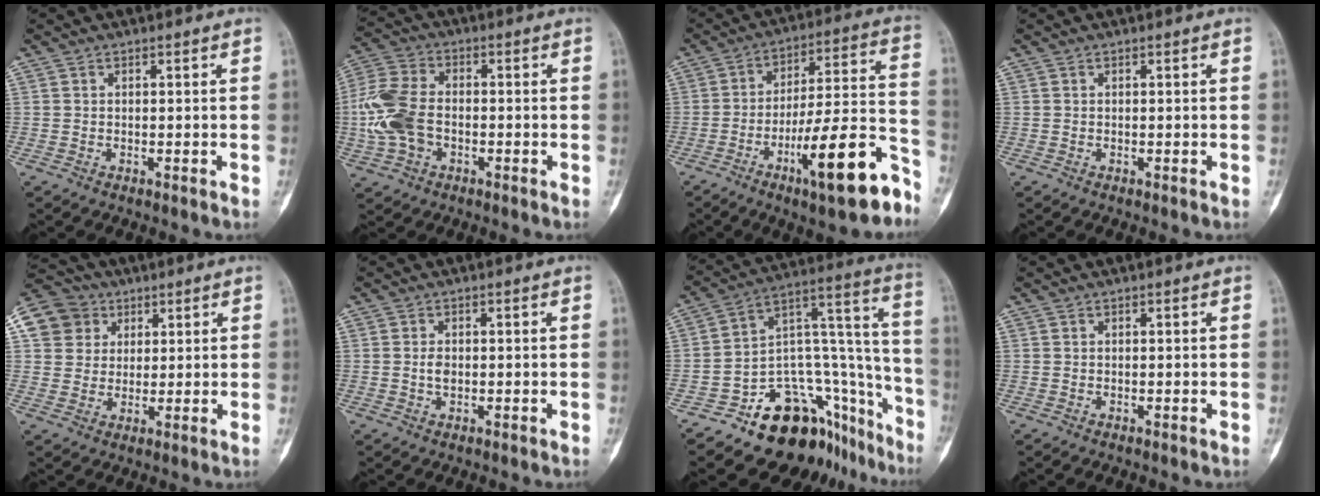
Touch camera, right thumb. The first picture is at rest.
{"total": 11.6, "force": [-1.8, 7.7, 8.5], "torque": [-0.187, 0.020, -0.041]}
{"total": 19.3, "force": [-10.3, 4.3, 15.7], "torque": [-0.228, 0.070, -0.154]}
{"total": 0.0}
{"total": 10.2, "force": [3.7, 9.2, 2.4], "torque": [-0.021, 0.005, 0.062]}
{"total": 1.9, "force": [0.0, 1.2, 1.5], "torque": [-0.027, 0.000, -0.001]}
{"total": 23.6, "force": [-14.7, 12.4, 13.6], "torque": [-0.103, 0.161, -0.218]}
{"total": 0.0}